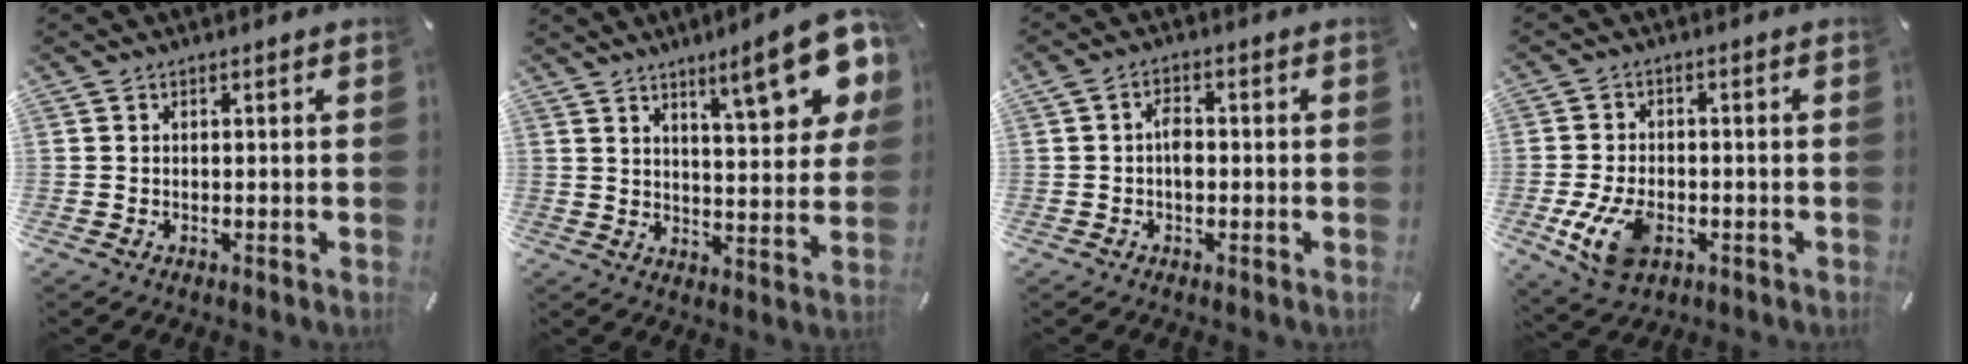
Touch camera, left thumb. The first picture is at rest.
{"total": 15.9, "force": [9.1, 4.3, 12.2], "torque": [-0.169, -0.050, 0.141]}
{"total": 3.6, "force": [-0.5, 2.1, 2.9], "torque": [-0.062, 0.005, -0.012]}
{"total": 9.1, "force": [-3.0, 5.8, 6.4], "torque": [-0.144, 0.004, -0.052]}